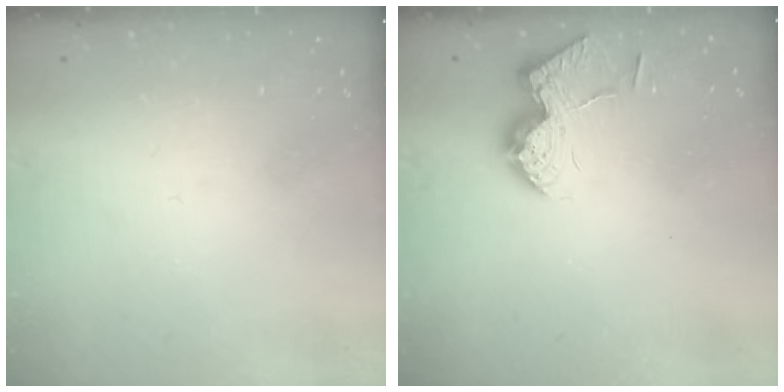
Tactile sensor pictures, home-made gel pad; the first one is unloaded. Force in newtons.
{"total": 12.5, "press": 12.5, "slide": 0.7}